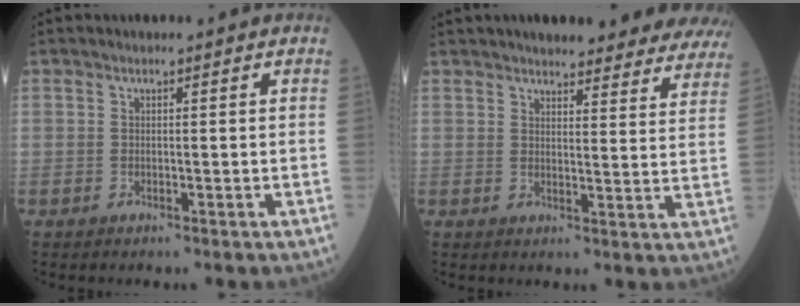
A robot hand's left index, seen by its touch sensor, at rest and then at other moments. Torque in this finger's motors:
{"motor_torque": [0.73, -0.72, 0.87, 0.16]}